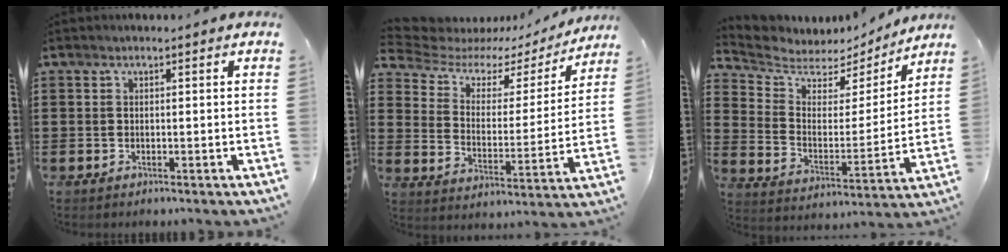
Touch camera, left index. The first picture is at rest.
{"total": 5.5, "force": [4.3, 2.8, 2.1], "torque": [-0.069, -0.024, 0.070]}
{"total": 4.9, "force": [4.4, 2.1, 0.2], "torque": [-0.044, -0.039, 0.071]}